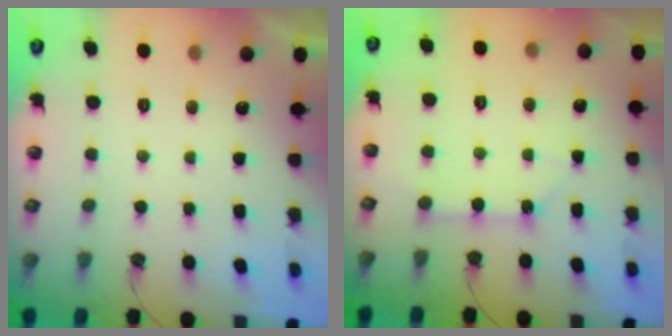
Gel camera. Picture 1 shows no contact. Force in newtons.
{"total": 3.2, "press": 3.2, "slide": 0.2}